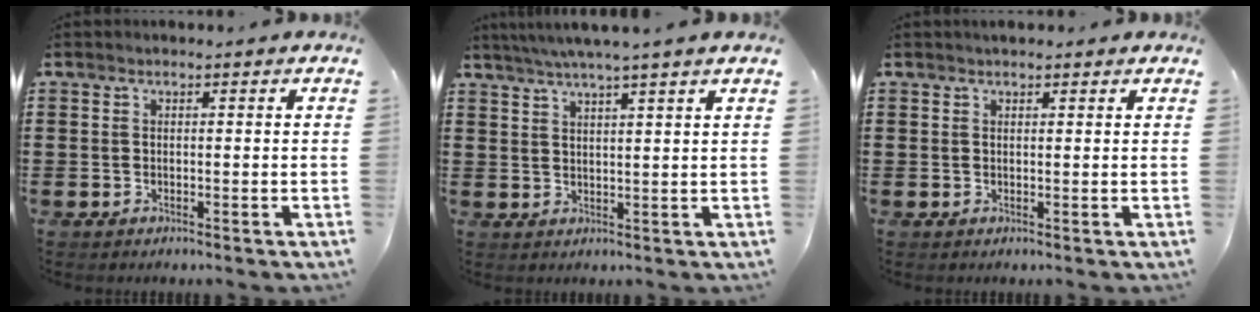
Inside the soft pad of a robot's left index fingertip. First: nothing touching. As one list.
[{"total": 3.7, "force": [3.1, -0.8, 1.8], "torque": [-0.043, -0.007, 0.053]}, {"total": 1.0, "force": [0.9, 0.2, 0.4], "torque": [-0.007, 0.003, 0.016]}]